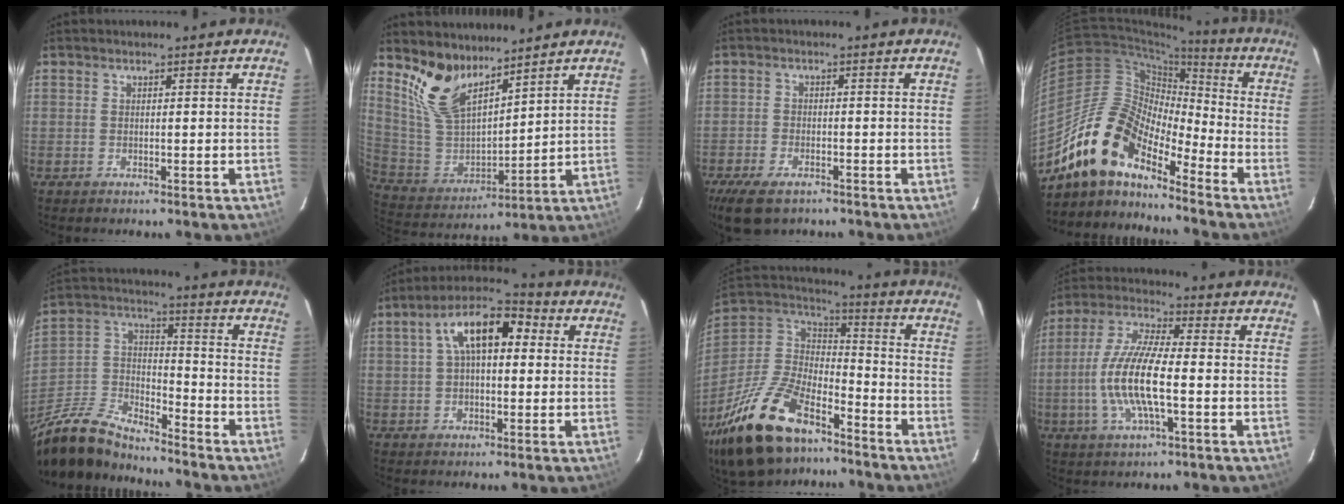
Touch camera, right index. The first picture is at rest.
{"total": 12.8, "force": [9.5, 4.8, 7.0], "torque": [-0.146, -0.007, 0.206]}
{"total": 8.5, "force": [-6.0, 4.2, 4.4], "torque": [-0.117, -0.019, -0.108]}
{"total": 14.9, "force": [-12.2, 5.1, 7.0], "torque": [-0.119, 0.006, -0.245]}
{"total": 16.9, "force": [-14.1, 4.9, 7.8], "torque": [-0.186, 0.001, -0.279]}
{"total": 11.8, "force": [2.6, 5.9, 9.8], "torque": [-0.172, 0.036, 0.034]}
{"total": 26.3, "force": [-17.5, 12.3, 15.3], "torque": [-0.326, -0.014, -0.298]}
{"total": 13.2, "force": [-2.7, 3.2, 12.5], "torque": [-0.260, 0.001, -0.056]}